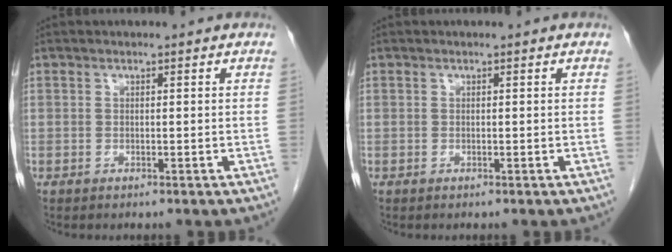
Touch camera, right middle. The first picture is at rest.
{"total": 0.0}